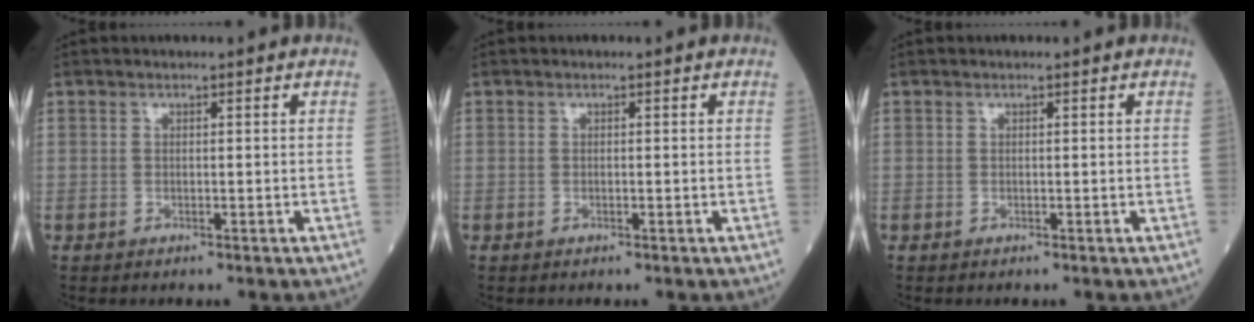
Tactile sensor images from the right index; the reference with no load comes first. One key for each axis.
{"total": 0.0}
{"total": 0.0}